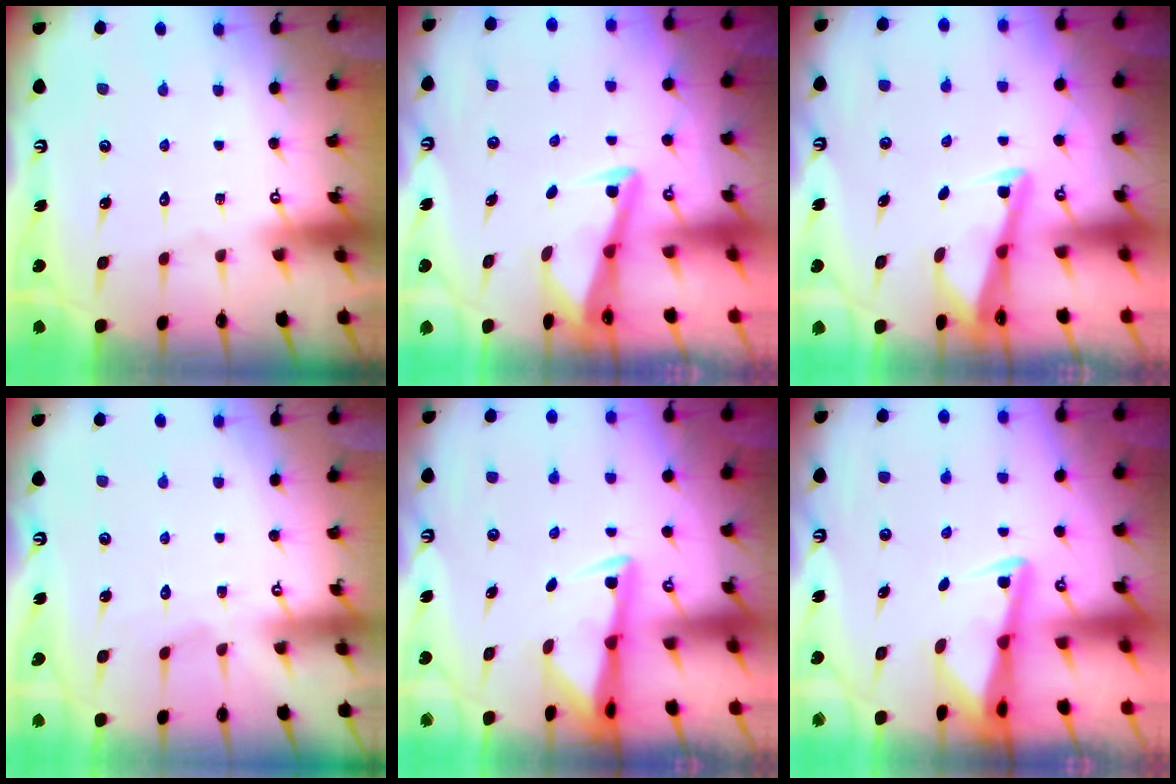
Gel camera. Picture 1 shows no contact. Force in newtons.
{"total": 2.8, "press": 2.8, "slide": 0.4}
{"total": 2.5, "press": 2.5, "slide": 0.1}
{"total": 3.3, "press": 3.3, "slide": 0.4}
{"total": 3.1, "press": 3.0, "slide": 0.5}
{"total": 2.3, "press": 2.2, "slide": 0.3}